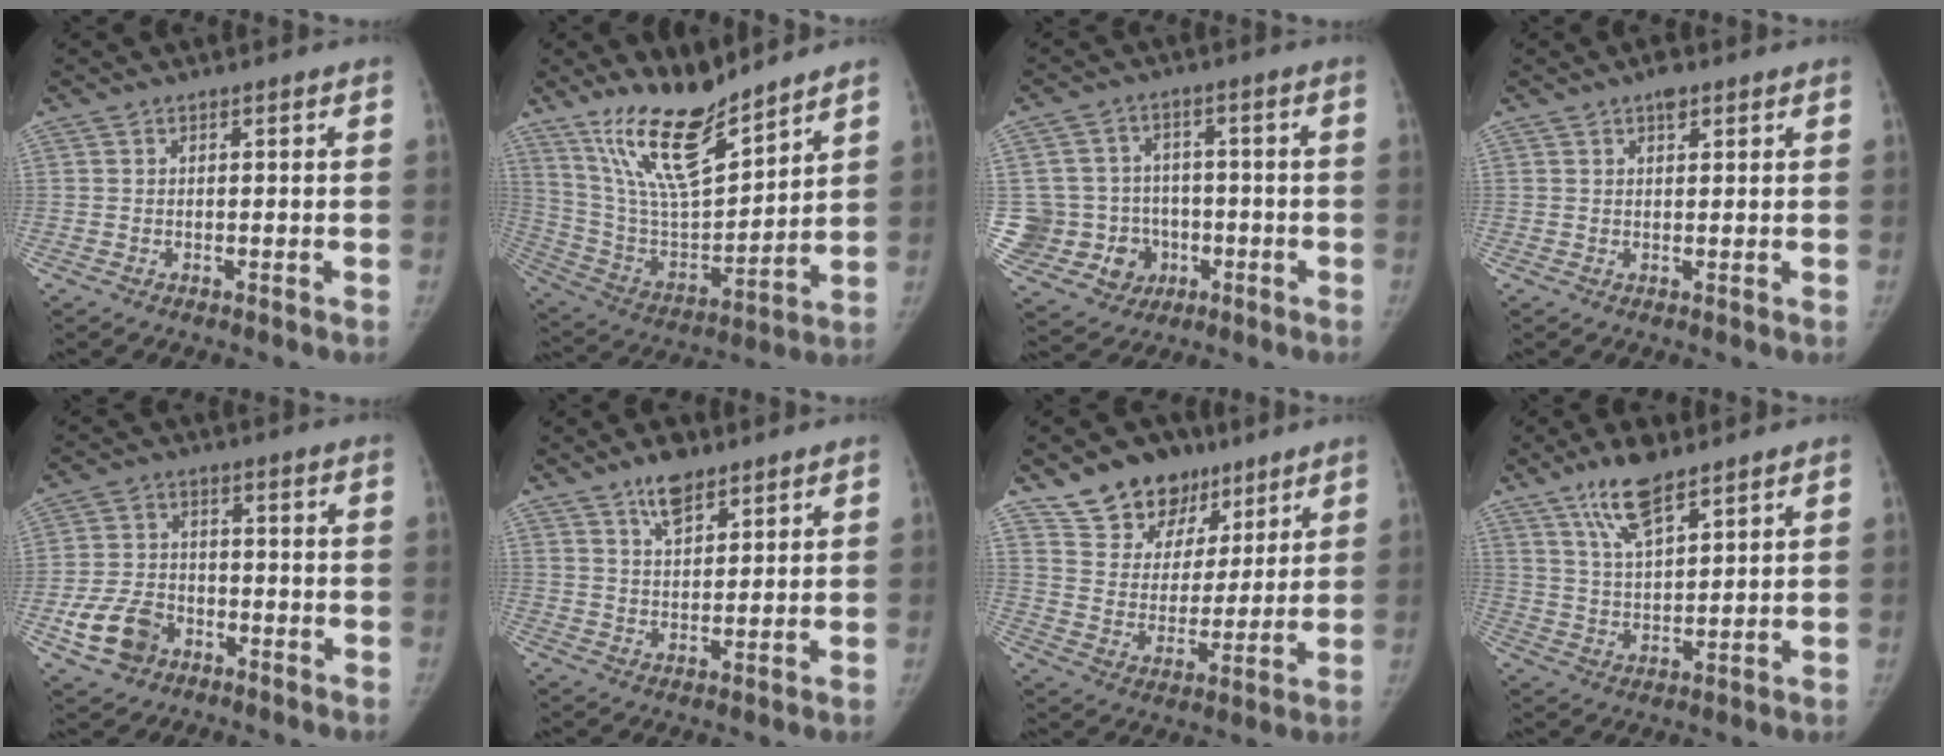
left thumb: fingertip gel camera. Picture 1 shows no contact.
{"total": 17.5, "force": [13.5, 4.9, 10.0], "torque": [-0.151, -0.082, 0.262]}
{"total": 13.9, "force": [-2.5, 13.0, 4.1], "torque": [-0.072, 0.032, -0.021]}
{"total": 2.5, "force": [1.5, 1.2, 1.5], "torque": [-0.015, -0.005, 0.022]}
{"total": 9.1, "force": [-4.2, 6.7, 4.5], "torque": [-0.078, 0.022, -0.073]}
{"total": 6.5, "force": [4.6, 2.8, 3.6], "torque": [-0.041, -0.028, 0.079]}
{"total": 15.0, "force": [10.3, 9.9, 4.5], "torque": [-0.024, -0.051, 0.183]}
{"total": 9.9, "force": [6.8, 3.3, 6.4], "torque": [-0.105, -0.034, 0.129]}